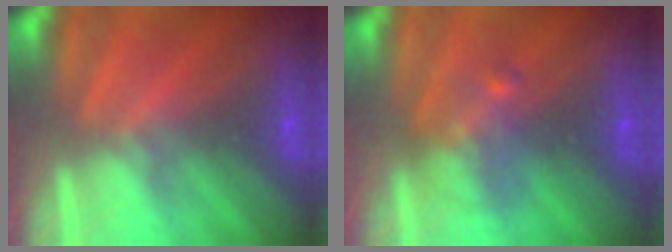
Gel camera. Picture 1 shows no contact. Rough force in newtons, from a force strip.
{"total": 2.4}